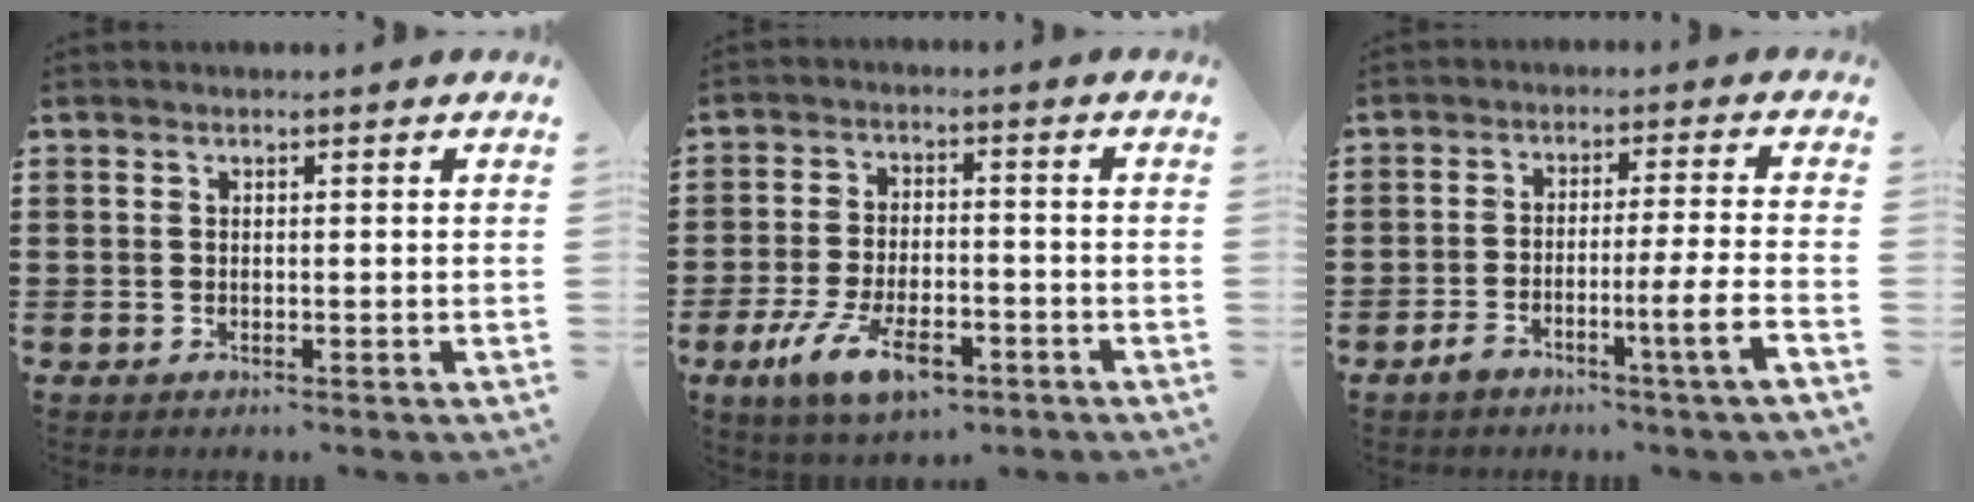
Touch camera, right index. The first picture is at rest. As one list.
[{"total": 9.0, "force": [-5.1, 3.5, 6.5], "torque": [-0.141, 0.001, -0.094]}, {"total": 6.2, "force": [-3.3, -0.5, 5.3], "torque": [-0.086, -0.006, -0.058]}]